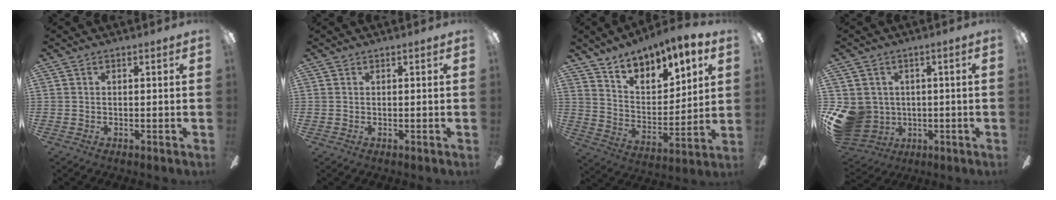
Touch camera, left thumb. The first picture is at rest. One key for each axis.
{"total": 0.0}
{"total": 9.0, "fx": 7.3, "fy": 4.5, "fz": 2.8, "tx": -0.053, "ty": -0.062, "tz": 0.133}
{"total": 11.2, "fx": -0.9, "fy": 10.2, "fz": 4.7, "tx": -0.129, "ty": 0.004, "tz": -0.010}